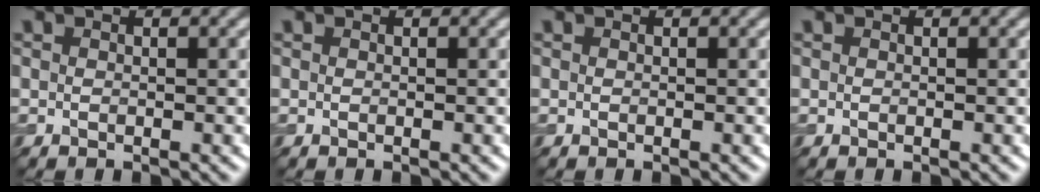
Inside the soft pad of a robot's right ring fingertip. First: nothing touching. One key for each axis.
{"total": 0.0}
{"total": 0.0}
{"total": 0.0}